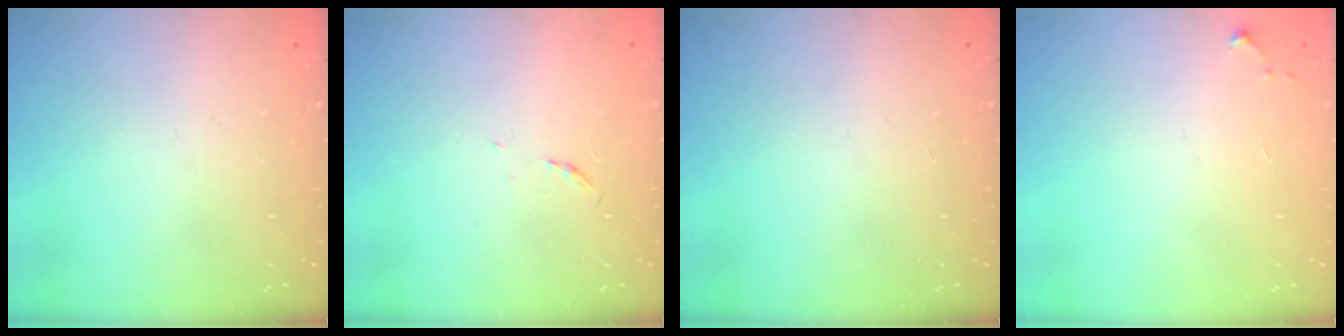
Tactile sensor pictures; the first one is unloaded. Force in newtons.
{"total": 3.1, "press": 3.0, "slide": 0.5}
{"total": 0.0}
{"total": 2.6, "press": 2.6, "slide": 0.4}